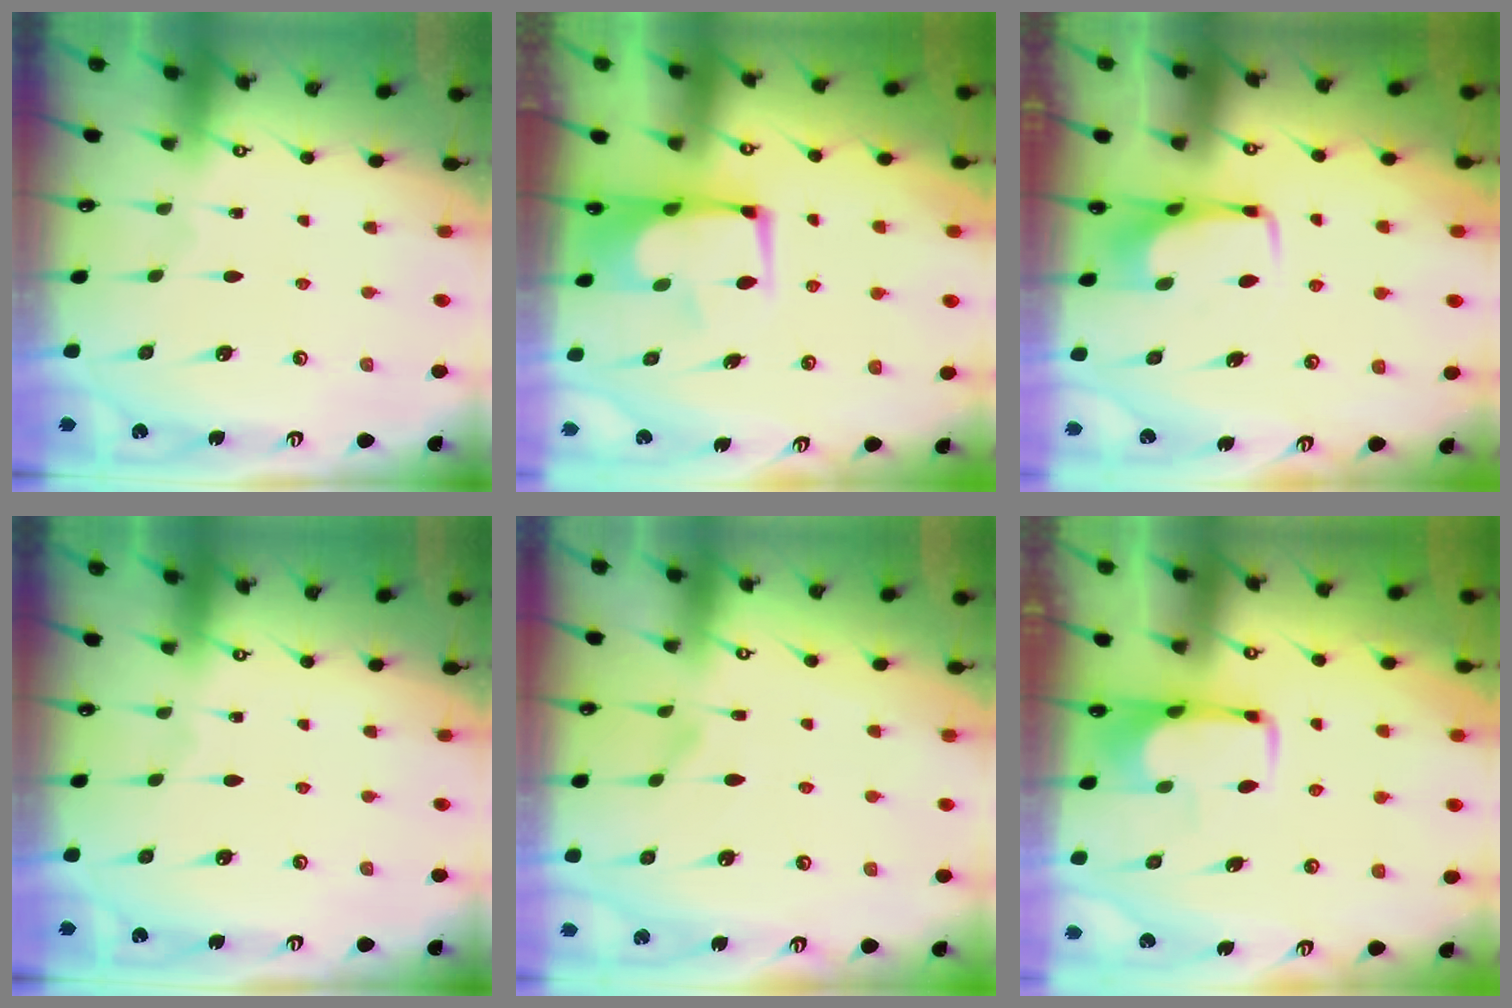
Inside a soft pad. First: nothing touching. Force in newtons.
{"total": 2.6, "press": 2.5, "slide": 0.6}
{"total": 2.9, "press": 2.9, "slide": 0.4}
{"total": 0.0}
{"total": 1.1, "press": 0.6, "slide": 0.9}
{"total": 2.0, "press": 1.9, "slide": 0.4}